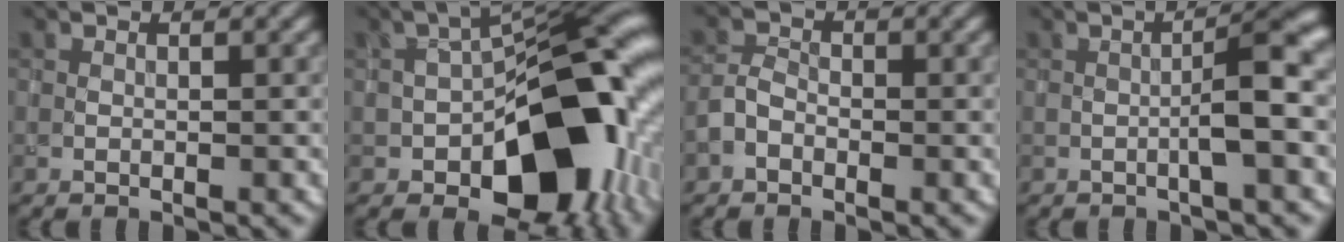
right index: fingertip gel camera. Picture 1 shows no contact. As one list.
[{"total": 15.0, "force": [-4.9, 8.6, 11.3], "torque": [-0.120, 0.002, -0.091]}, {"total": 2.0, "force": [-1.2, 1.3, 0.9], "torque": [-0.016, 0.007, -0.029]}, {"total": 3.7, "force": [-0.5, 0.2, 3.6], "torque": [-0.059, 0.015, -0.014]}]